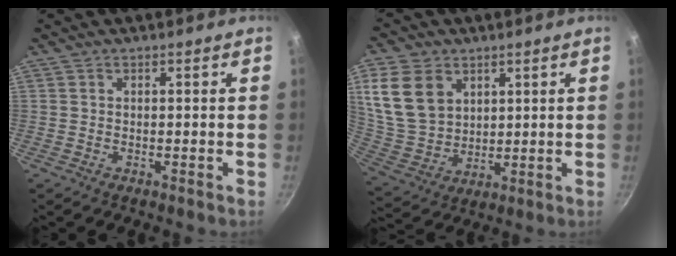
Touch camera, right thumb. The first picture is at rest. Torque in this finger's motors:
{"motor_torque": [-0.22, 0.51, 0.37, 0.05, 0.14]}